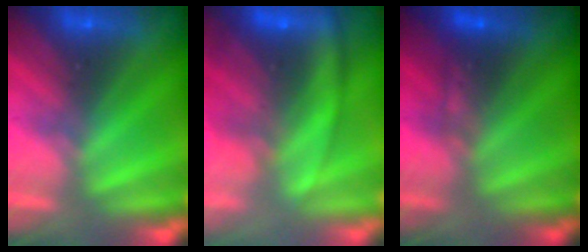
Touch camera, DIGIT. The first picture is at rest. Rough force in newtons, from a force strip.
{"total": 8.2}
{"total": 2.3}